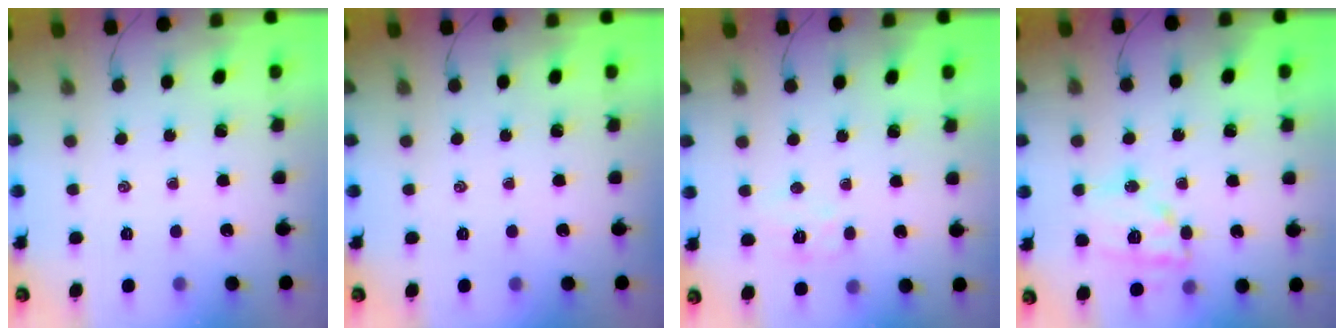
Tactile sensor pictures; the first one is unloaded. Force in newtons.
{"total": 0.0}
{"total": 5.8, "press": 5.8, "slide": 0.6}
{"total": 13.6, "press": 13.5, "slide": 1.4}